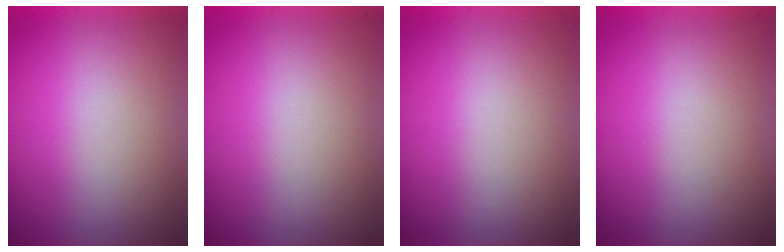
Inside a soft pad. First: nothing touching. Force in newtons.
{"total": 0.0}
{"total": 0.0}
{"total": 1.4}